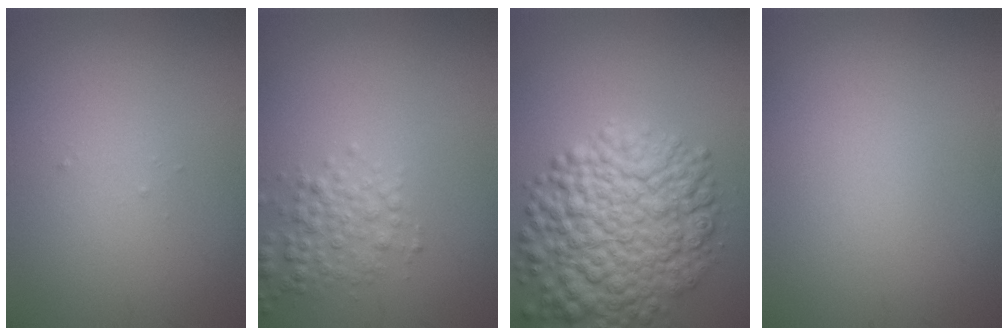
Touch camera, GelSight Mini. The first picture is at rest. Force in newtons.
{"total": 2.7, "press": 2.7, "slide": 0.0}
{"total": 9.8, "press": 9.8, "slide": 0.3}
{"total": 0.0}